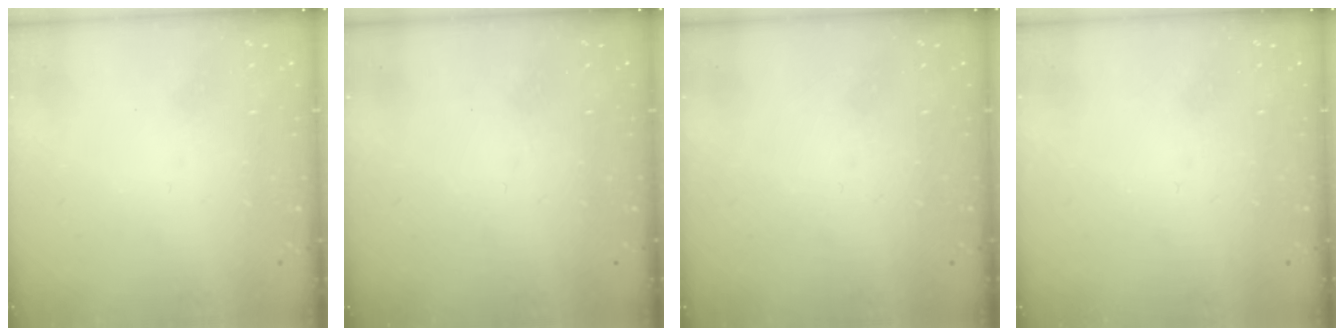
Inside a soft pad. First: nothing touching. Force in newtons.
{"total": 0.0}
{"total": 0.0}
{"total": 0.0}